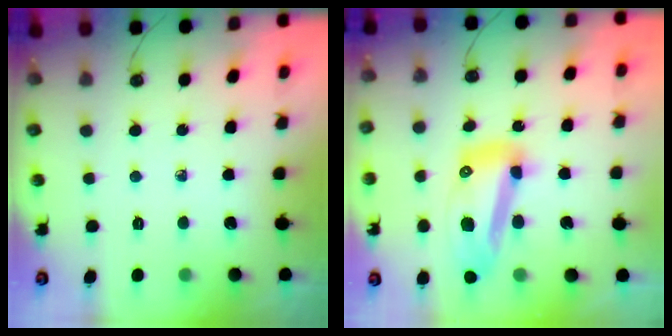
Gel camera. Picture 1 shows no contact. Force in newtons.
{"total": 13.3, "press": 13.2, "slide": 1.4}